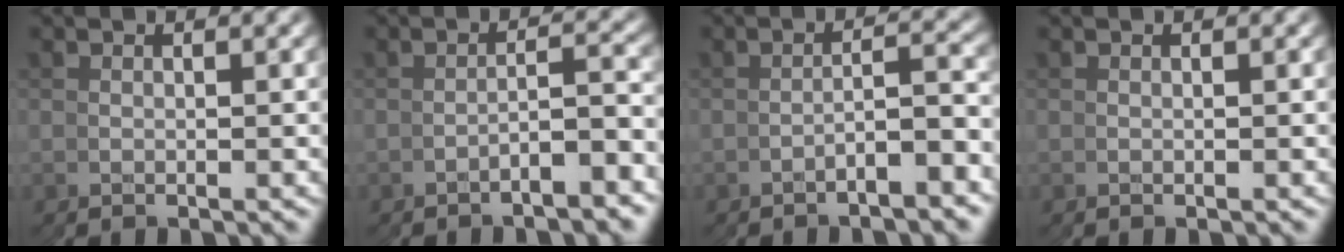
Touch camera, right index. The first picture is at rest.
{"total": 2.8, "force": [-2.4, -0.8, 1.4], "torque": [-0.013, 0.011, -0.045]}
{"total": 2.9, "force": [-2.3, -0.7, 1.5], "torque": [-0.012, 0.011, -0.044]}
{"total": 0.0}